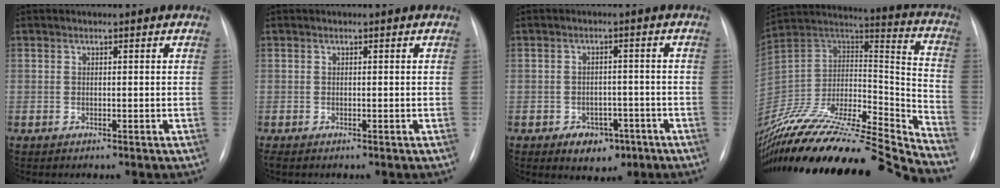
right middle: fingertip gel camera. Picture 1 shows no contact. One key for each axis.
{"total": 0.0}
{"total": 5.2, "fx": -2.9, "fy": 3.5, "fz": 2.5, "tx": -0.029, "ty": 0.008, "tz": -0.031}
{"total": 34.4, "fx": -31.1, "fy": 1.7, "fz": 14.5, "tx": -0.245, "ty": -0.035, "tz": -0.500}